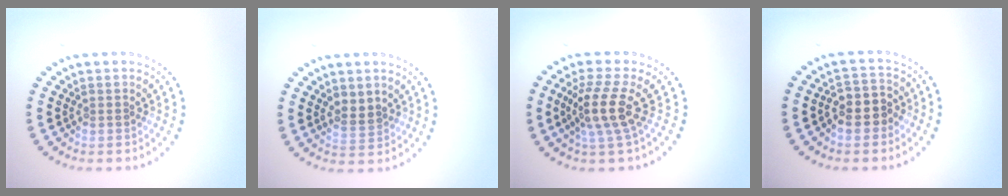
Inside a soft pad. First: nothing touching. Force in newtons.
{"total": 1.9, "press": 1.8, "slide": 0.6}
{"total": 4.0, "press": 2.9, "slide": 2.6}
{"total": 2.9, "press": 2.7, "slide": 1.0}